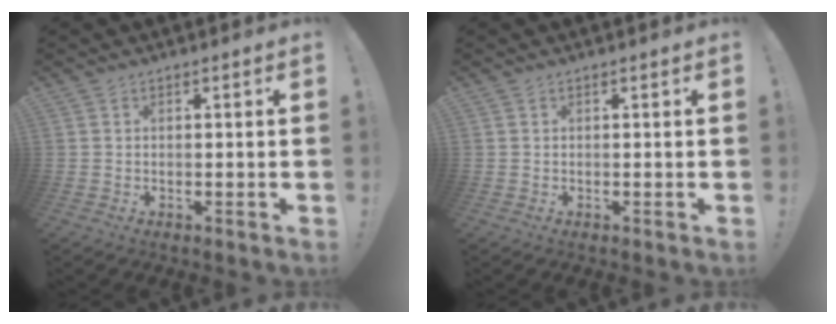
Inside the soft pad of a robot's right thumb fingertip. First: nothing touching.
{"total": 0.0}